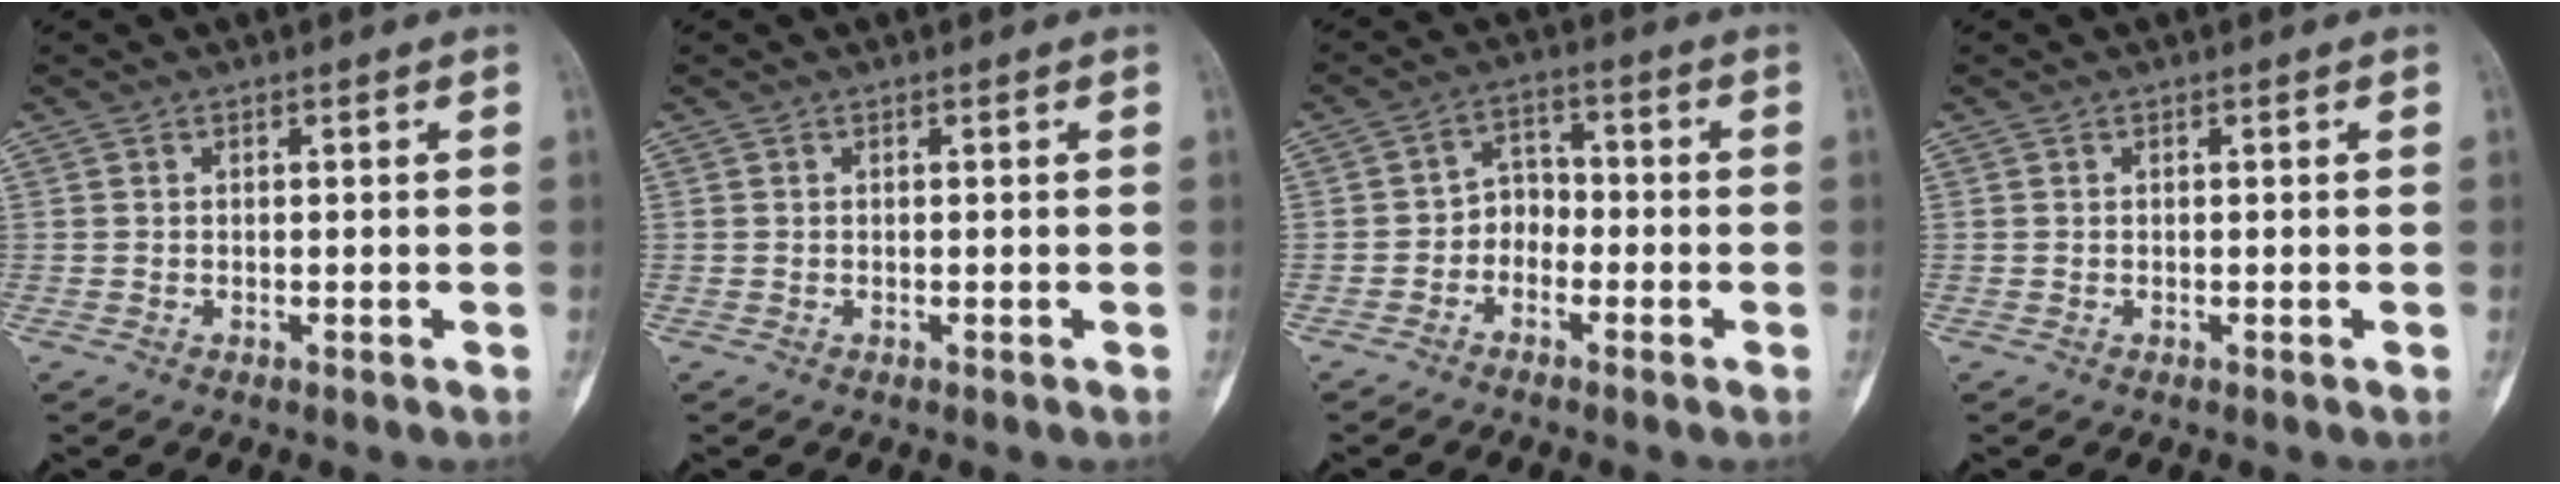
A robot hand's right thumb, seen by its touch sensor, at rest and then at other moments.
{"total": 0.0}
{"total": 4.2, "force": [-2.0, 3.3, 1.7], "torque": [0.001, 0.025, -0.050]}
{"total": 0.0}